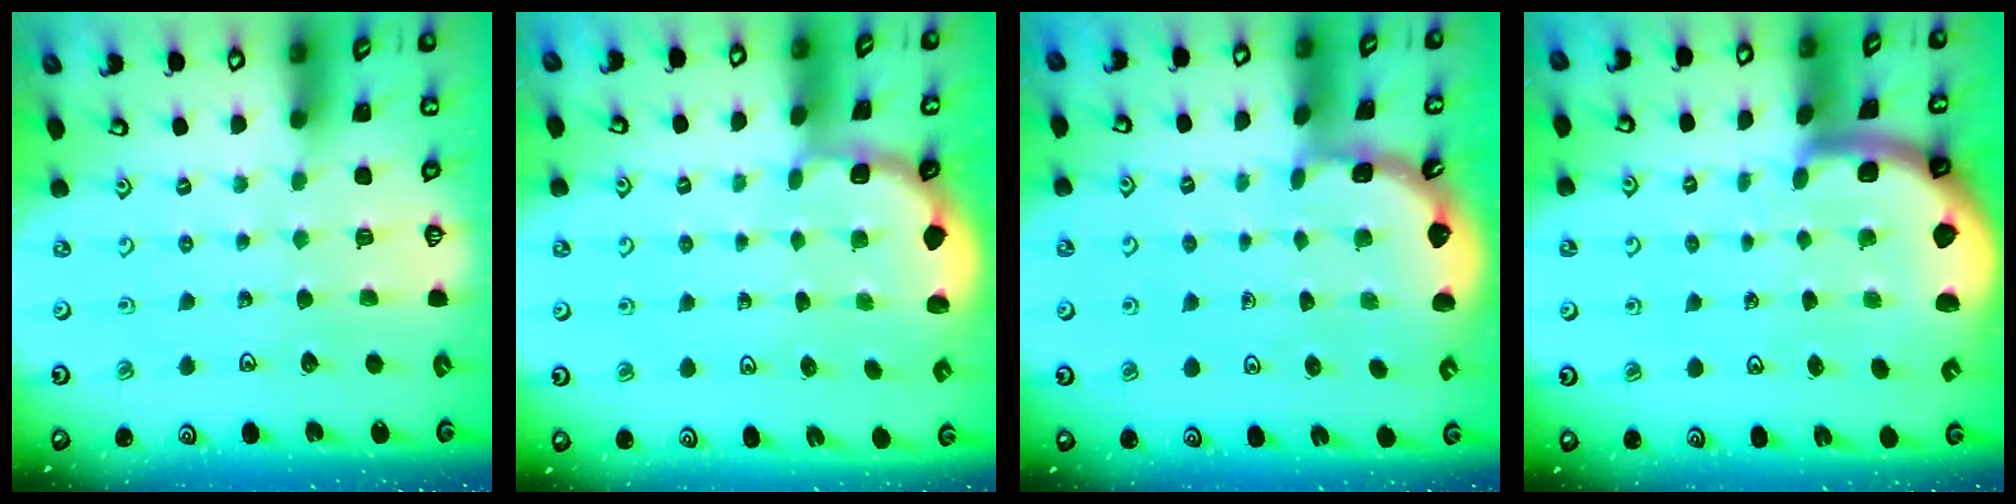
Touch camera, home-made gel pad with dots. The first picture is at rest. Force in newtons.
{"total": 1.9, "press": 1.8, "slide": 0.7}
{"total": 1.3, "press": 1.3, "slide": 0.1}
{"total": 3.5, "press": 3.5, "slide": 0.5}